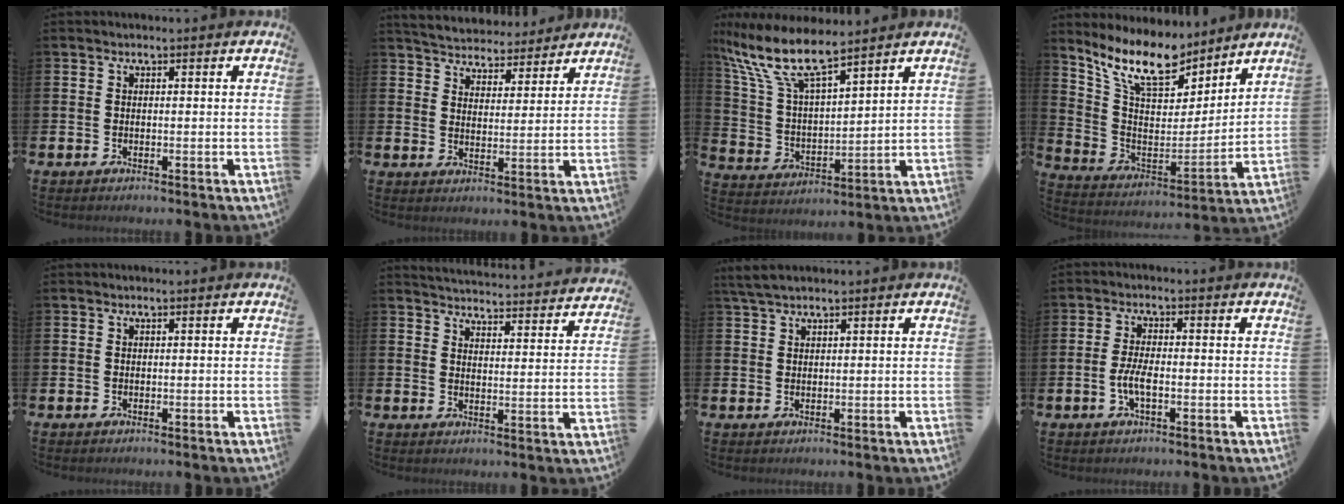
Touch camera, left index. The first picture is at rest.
{"total": 5.1, "force": [5.0, 1.2, -0.1], "torque": [-0.018, -0.036, 0.088]}
{"total": 10.8, "force": [8.9, 2.2, 5.7], "torque": [-0.151, -0.038, 0.156]}
{"total": 12.3, "force": [10.5, 4.4, 4.7], "torque": [-0.131, -0.061, 0.189]}
{"total": 0.0}
{"total": 4.6, "force": [4.6, 0.0, 0.1], "torque": [-0.018, -0.041, 0.080]}
{"total": 2.6, "force": [2.2, 0.6, 1.3], "torque": [-0.038, 0.007, 0.042]}
{"total": 3.2, "force": [-0.9, 1.0, 2.9], "torque": [-0.056, 0.000, -0.019]}